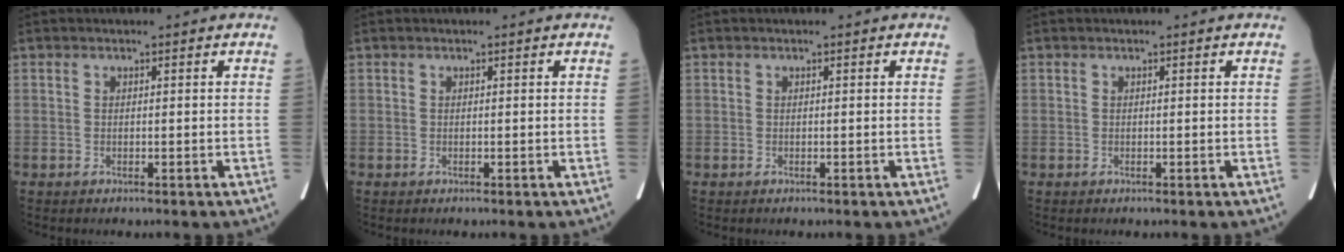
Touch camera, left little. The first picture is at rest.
{"total": 0.0}
{"total": 0.0}
{"total": 0.0}